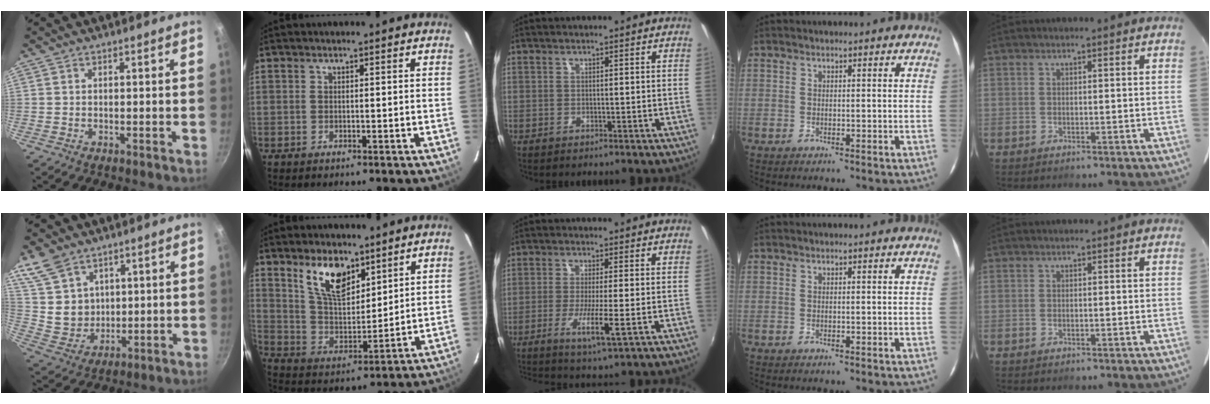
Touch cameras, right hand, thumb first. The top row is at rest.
{"thumb": {"total": 10.8, "force": [5.8, 8.0, 4.5], "torque": [-0.060, -0.025, 0.128]}, "index": {"total": 11.3, "force": [7.1, 5.2, 7.1], "torque": [-0.128, 0.005, 0.143]}, "middle": {"total": 5.3, "force": [-2.1, -0.5, 4.9], "torque": [-0.103, -0.012, -0.042]}}